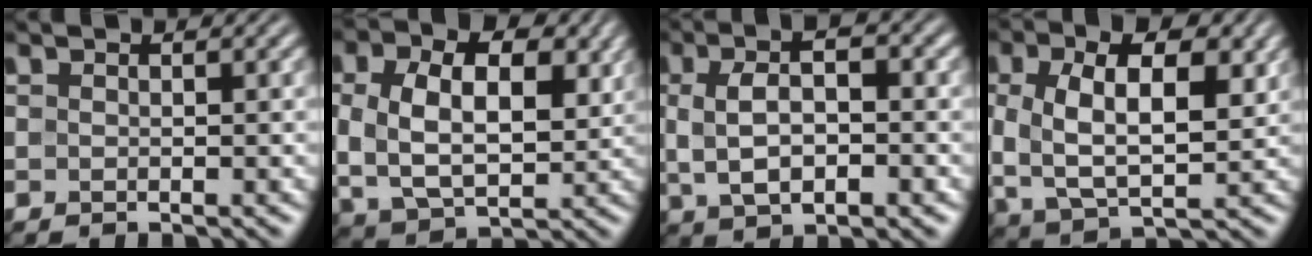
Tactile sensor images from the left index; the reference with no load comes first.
{"total": 9.1, "force": [1.5, 5.8, 6.8], "torque": [-0.139, -0.005, 0.027]}
{"total": 6.0, "force": [0.3, 2.6, 5.4], "torque": [-0.093, 0.009, 0.002]}
{"total": 8.5, "force": [1.4, 4.7, 6.9], "torque": [-0.136, -0.002, 0.024]}